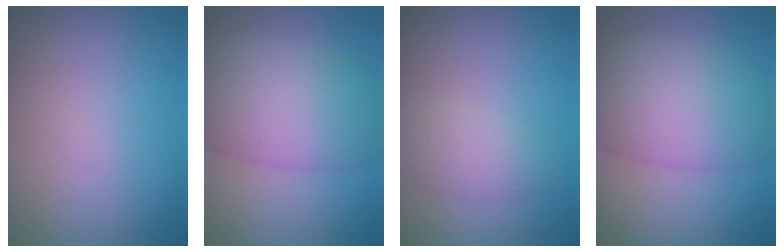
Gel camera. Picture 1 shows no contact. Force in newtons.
{"total": 7.8, "press": 7.7, "slide": 0.4}
{"total": 2.2, "press": 2.2, "slide": 0.0}
{"total": 7.8, "press": 7.7, "slide": 0.4}